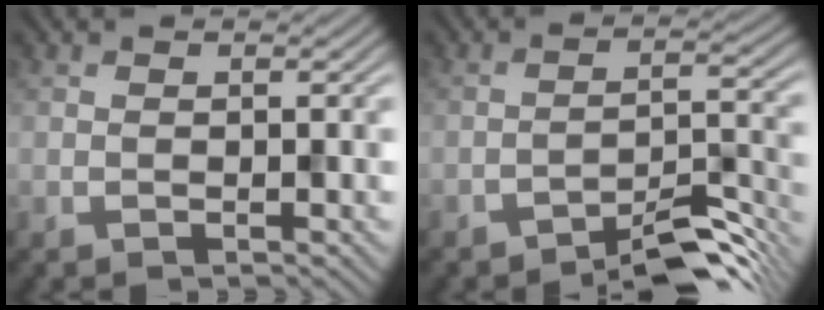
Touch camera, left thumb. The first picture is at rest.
{"total": 5.9, "force": [-4.7, 1.3, 3.4], "torque": [-0.045, 0.011, -0.075]}